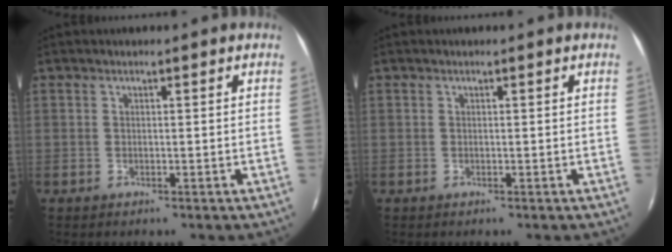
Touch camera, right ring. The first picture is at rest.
{"total": 0.0}